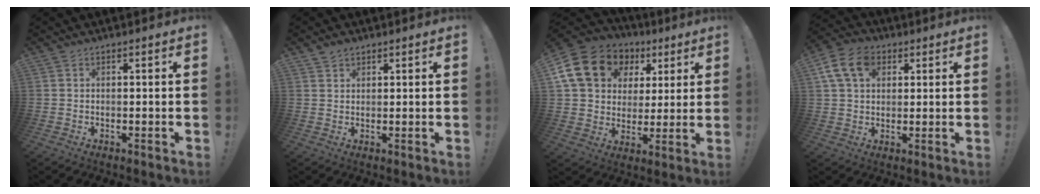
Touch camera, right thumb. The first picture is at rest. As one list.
[{"total": 2.0, "force": [1.7, 0.9, 0.5], "torque": [-0.005, -0.009, 0.031]}, {"total": 18.6, "force": [7.4, 14.4, 9.2], "torque": [-0.149, -0.018, 0.156]}, {"total": 11.6, "force": [4.5, 8.3, 6.8], "torque": [-0.128, 0.000, 0.089]}]